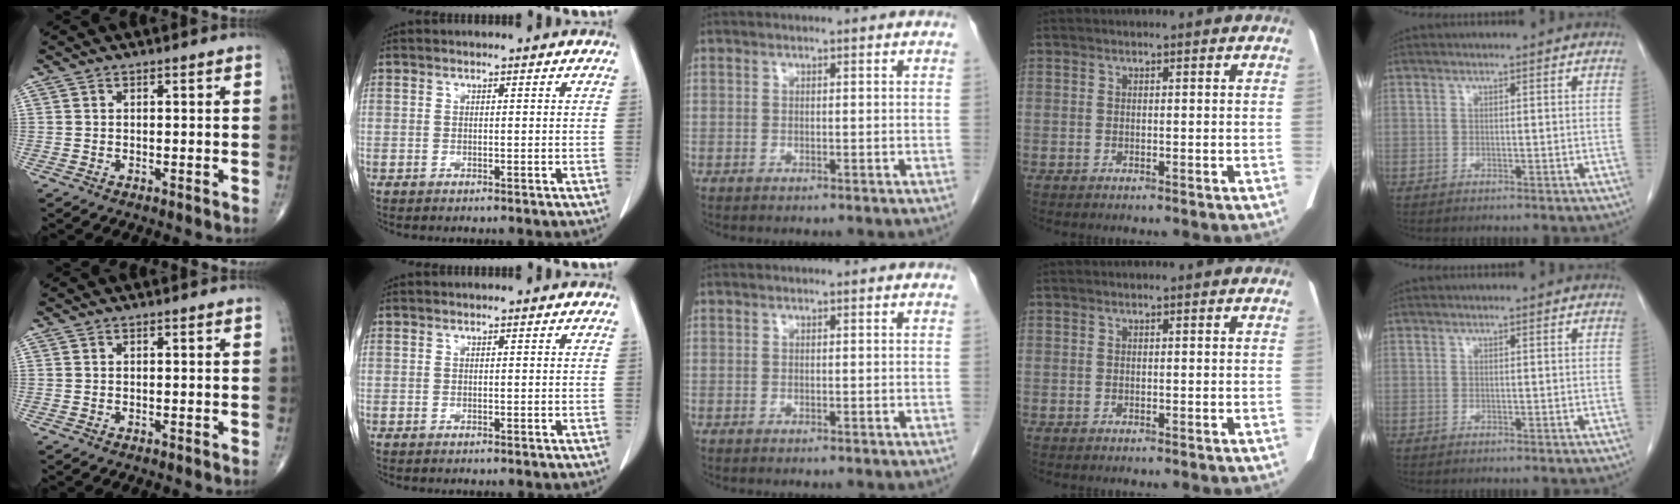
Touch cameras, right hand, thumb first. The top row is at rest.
{}